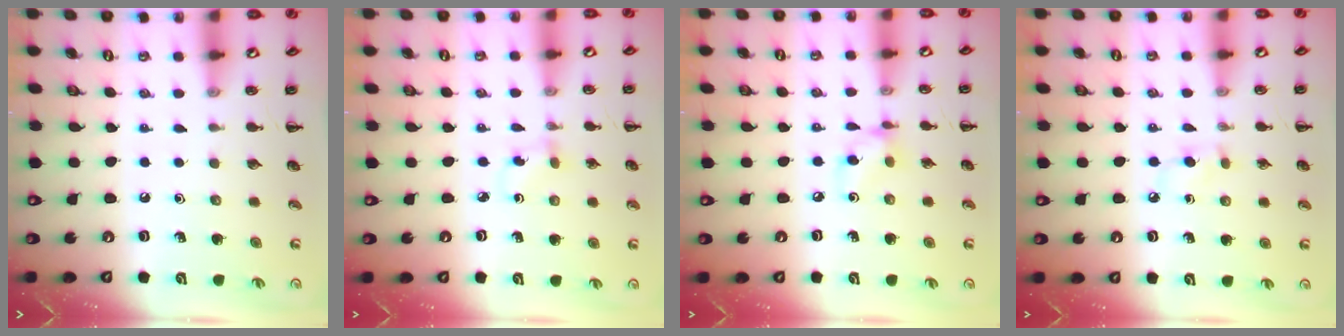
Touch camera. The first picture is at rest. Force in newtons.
{"total": 1.7, "press": 1.5, "slide": 0.8}
{"total": 6.0, "press": 6.0, "slide": 0.2}
{"total": 3.6, "press": 3.3, "slide": 1.5}